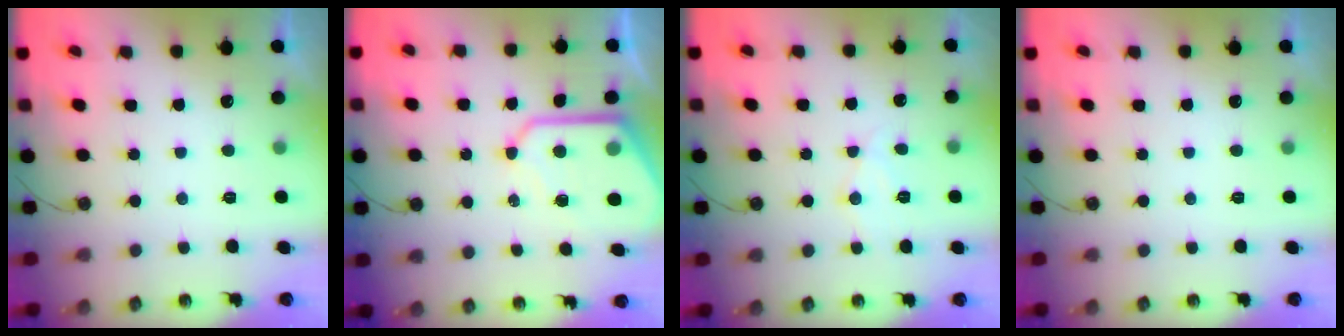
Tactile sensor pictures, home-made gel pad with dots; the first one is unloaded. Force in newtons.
{"total": 13.4, "press": 13.4, "slide": 1.3}
{"total": 8.9, "press": 8.9, "slide": 0.1}
{"total": 1.0, "press": 0.4, "slide": 1.0}